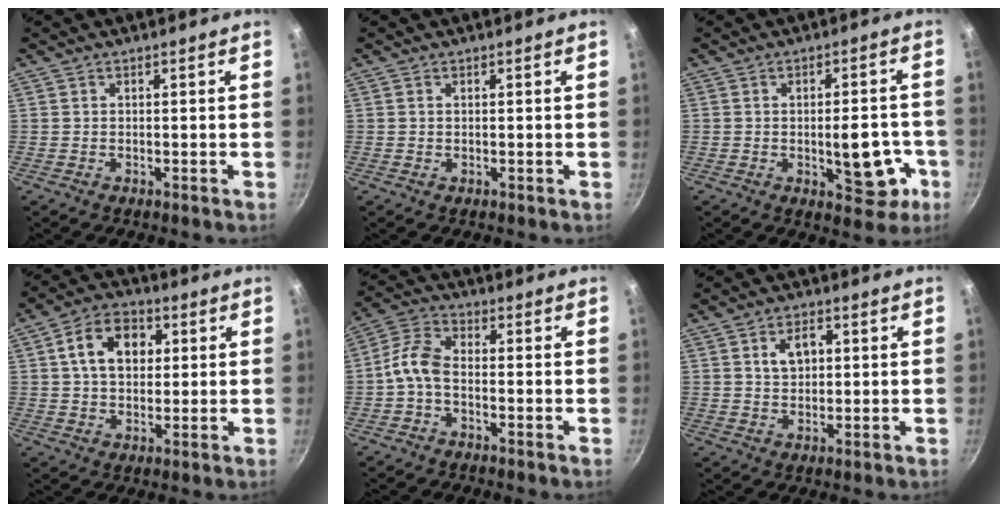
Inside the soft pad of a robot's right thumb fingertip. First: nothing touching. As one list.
[{"total": 0.0}, {"total": 10.1, "force": [-2.6, 4.8, 8.5], "torque": [-0.078, 0.013, -0.028]}, {"total": 10.9, "force": [2.6, 7.8, 7.2], "torque": [-0.097, 0.011, 0.032]}, {"total": 6.2, "force": [-2.0, 3.4, 4.7], "torque": [-0.103, 0.033, -0.054]}, {"total": 5.3, "force": [1.3, 3.6, 3.6], "torque": [-0.042, 0.005, 0.022]}]